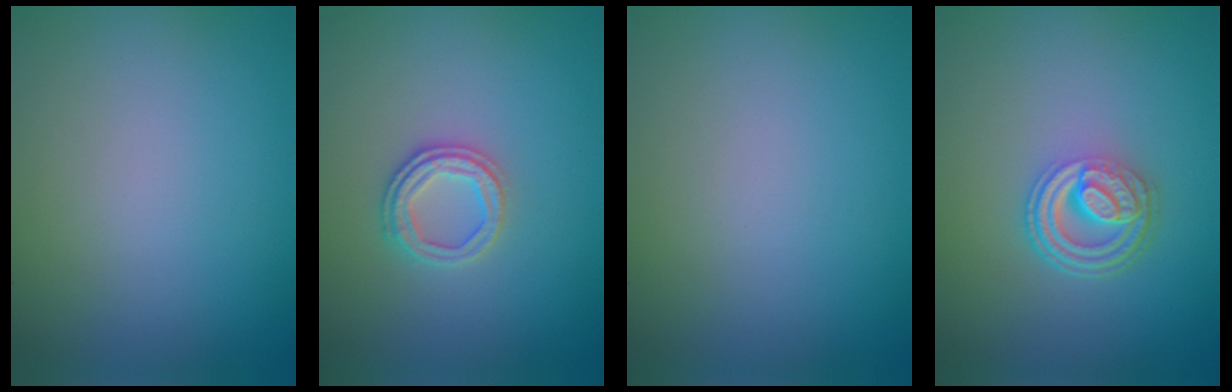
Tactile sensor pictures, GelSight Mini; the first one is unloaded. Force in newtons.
{"total": 2.5, "press": 2.4, "slide": 0.8}
{"total": 0.0}
{"total": 4.7, "press": 3.3, "slide": 3.3}